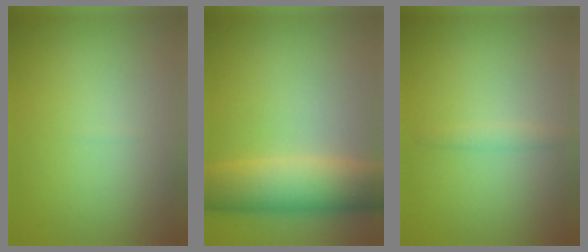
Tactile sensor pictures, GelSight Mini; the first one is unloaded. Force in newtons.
{"total": 7.7, "press": 7.7, "slide": 0.3}
{"total": 1.0, "press": 0.9, "slide": 0.2}